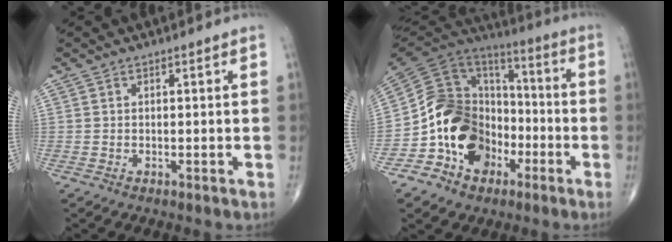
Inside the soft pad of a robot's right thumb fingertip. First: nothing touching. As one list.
[{"total": 18.8, "force": [-6.3, 14.3, 10.5], "torque": [-0.153, 0.078, -0.112]}]